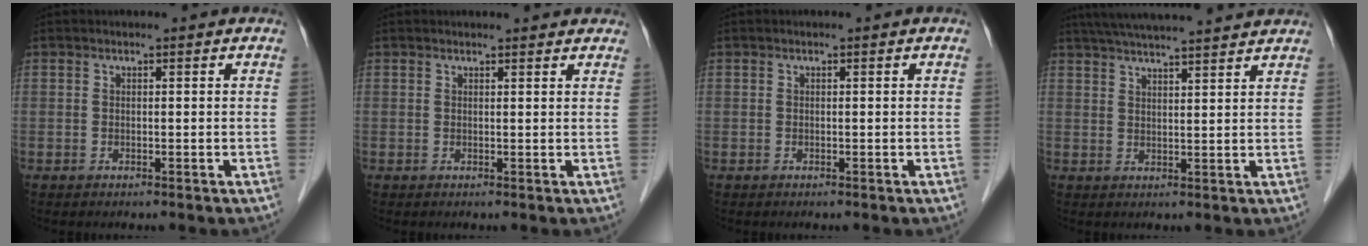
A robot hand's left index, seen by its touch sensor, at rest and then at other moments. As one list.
[{"total": 4.9, "force": [4.6, 1.0, 1.3], "torque": [-0.012, 0.017, 0.045]}, {"total": 0.0}, {"total": 15.6, "force": [14.1, 0.8, 6.7], "torque": [-0.117, 0.041, 0.199]}]